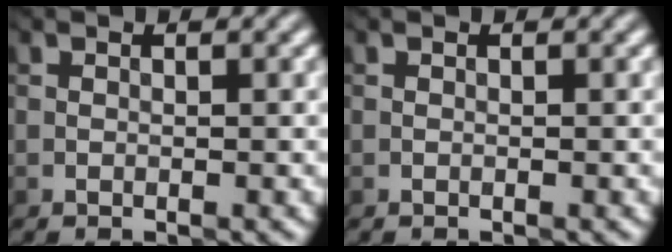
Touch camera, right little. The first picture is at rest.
{"total": 0.0}